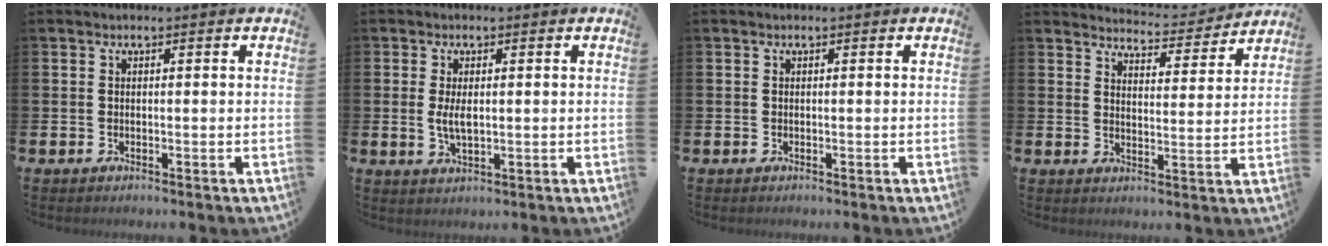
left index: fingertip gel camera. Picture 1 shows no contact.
{"total": 3.2, "force": [0.3, 1.3, 2.9], "torque": [-0.047, -0.001, 0.003]}
{"total": 0.0}
{"total": 4.9, "force": [4.9, 0.5, 0.2], "torque": [-0.012, -0.040, 0.083]}